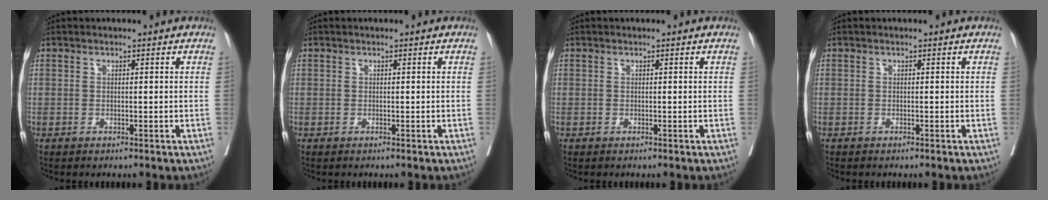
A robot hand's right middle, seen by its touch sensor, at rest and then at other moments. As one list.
[{"total": 0.0}, {"total": 0.0}, {"total": 0.0}]